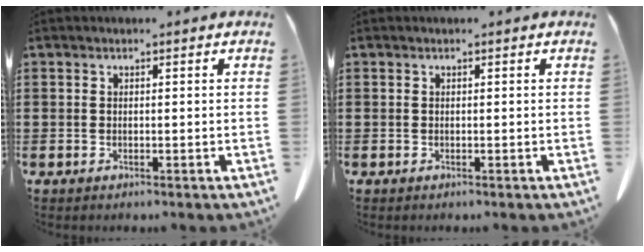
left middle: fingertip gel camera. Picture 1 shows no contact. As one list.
[{"total": 0.0}]